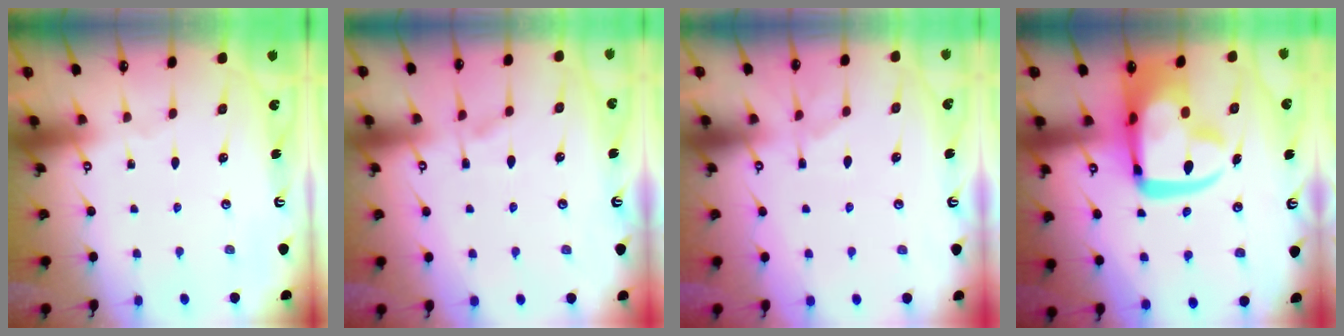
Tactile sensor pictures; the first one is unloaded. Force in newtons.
{"total": 1.2, "press": 0.3, "slide": 1.1}
{"total": 1.2, "press": 0.1, "slide": 1.2}
{"total": 18.7, "press": 18.4, "slide": 2.8}